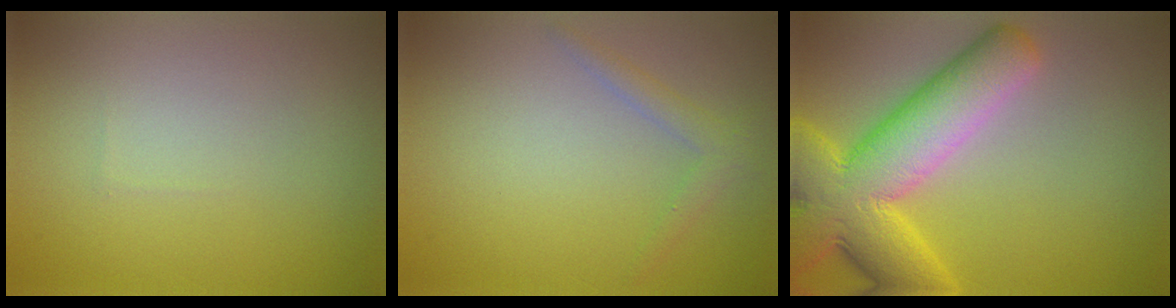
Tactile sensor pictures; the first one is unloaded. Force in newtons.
{"total": 1.5, "press": 1.5, "slide": 0.1}
{"total": 10.2, "press": 10.2, "slide": 0.5}